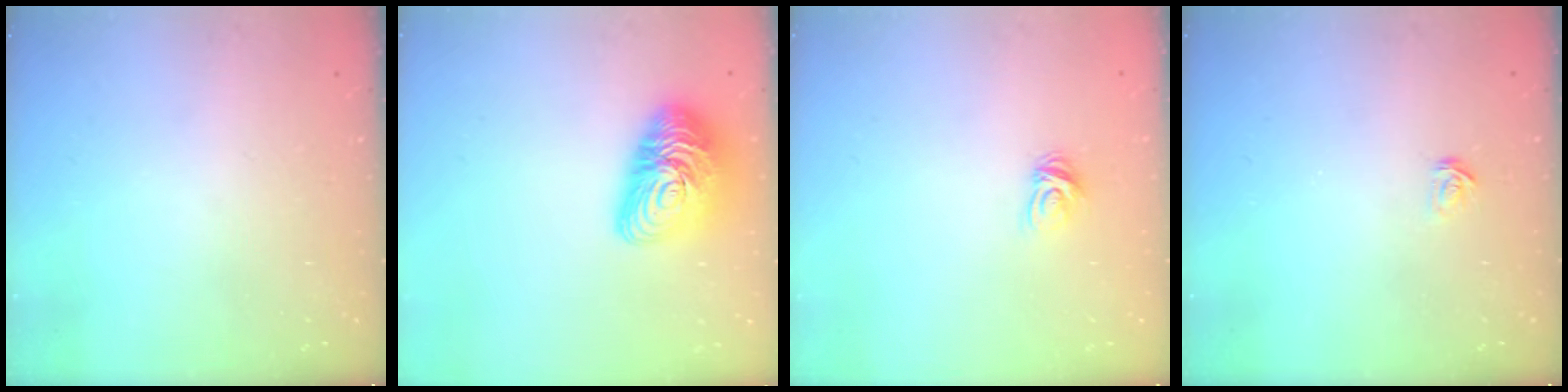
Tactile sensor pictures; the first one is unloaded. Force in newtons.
{"total": 16.7, "press": 16.6, "slide": 1.1}
{"total": 5.0, "press": 4.9, "slide": 0.5}
{"total": 2.1, "press": 2.1, "slide": 0.2}